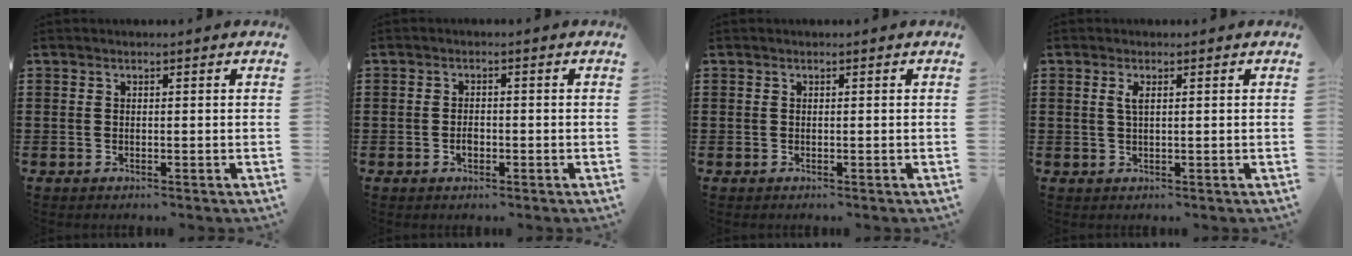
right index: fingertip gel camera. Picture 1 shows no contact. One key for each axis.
{"total": 1.7, "fx": -0.6, "fy": 1.0, "fz": 1.3, "tx": -0.025, "ty": 0.001, "tz": -0.012}
{"total": 0.0}
{"total": 1.7, "fx": 0.5, "fy": 0.4, "fz": 1.5, "tx": -0.031, "ty": 0.003, "tz": 0.008}